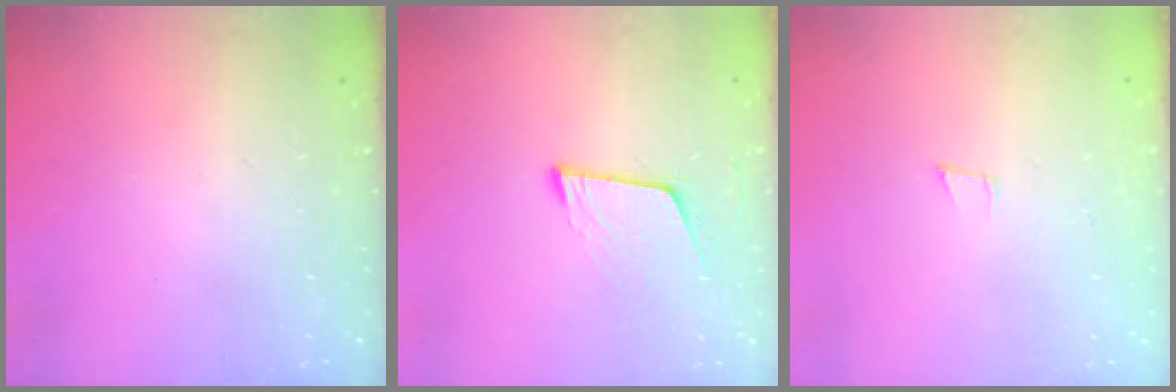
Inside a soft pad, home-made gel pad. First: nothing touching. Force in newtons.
{"total": 6.7, "press": 6.4, "slide": 2.0}
{"total": 3.3, "press": 1.9, "slide": 2.7}